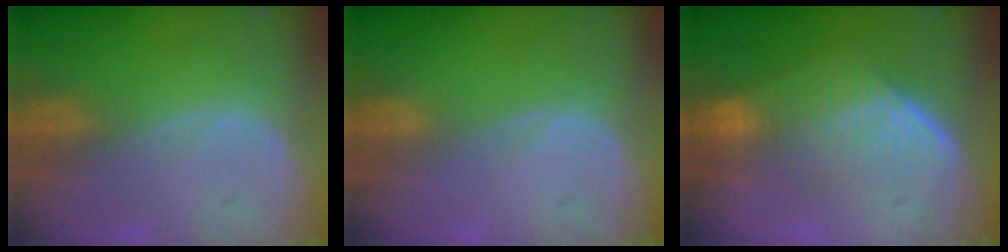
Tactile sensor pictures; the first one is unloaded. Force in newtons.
{"total": 0.0}
{"total": 7.4, "press": 7.2, "slide": 1.7}